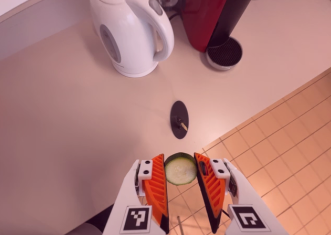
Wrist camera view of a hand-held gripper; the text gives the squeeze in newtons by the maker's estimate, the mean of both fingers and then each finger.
{"total": 9.5, "left": 9.4, "right": 9.5}